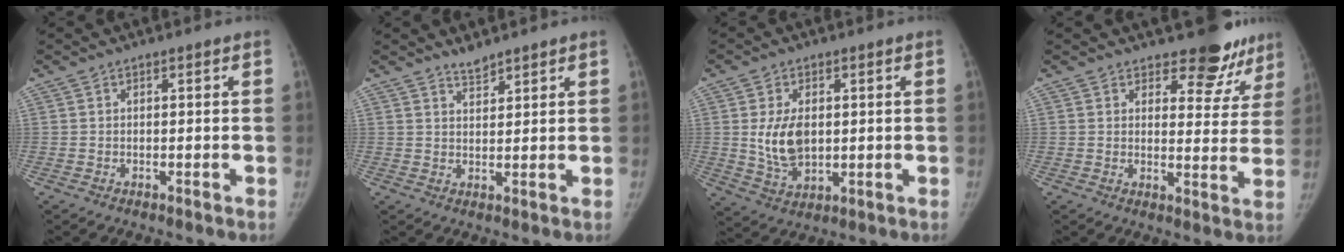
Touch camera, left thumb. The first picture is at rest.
{"total": 2.7, "force": [2.5, 0.7, 0.7], "torque": [-0.003, -0.018, 0.044]}
{"total": 8.4, "force": [0.8, 5.3, 6.5], "torque": [-0.107, -0.010, 0.026]}
{"total": 10.2, "force": [8.4, 4.7, 3.6], "torque": [0.001, -0.063, 0.092]}